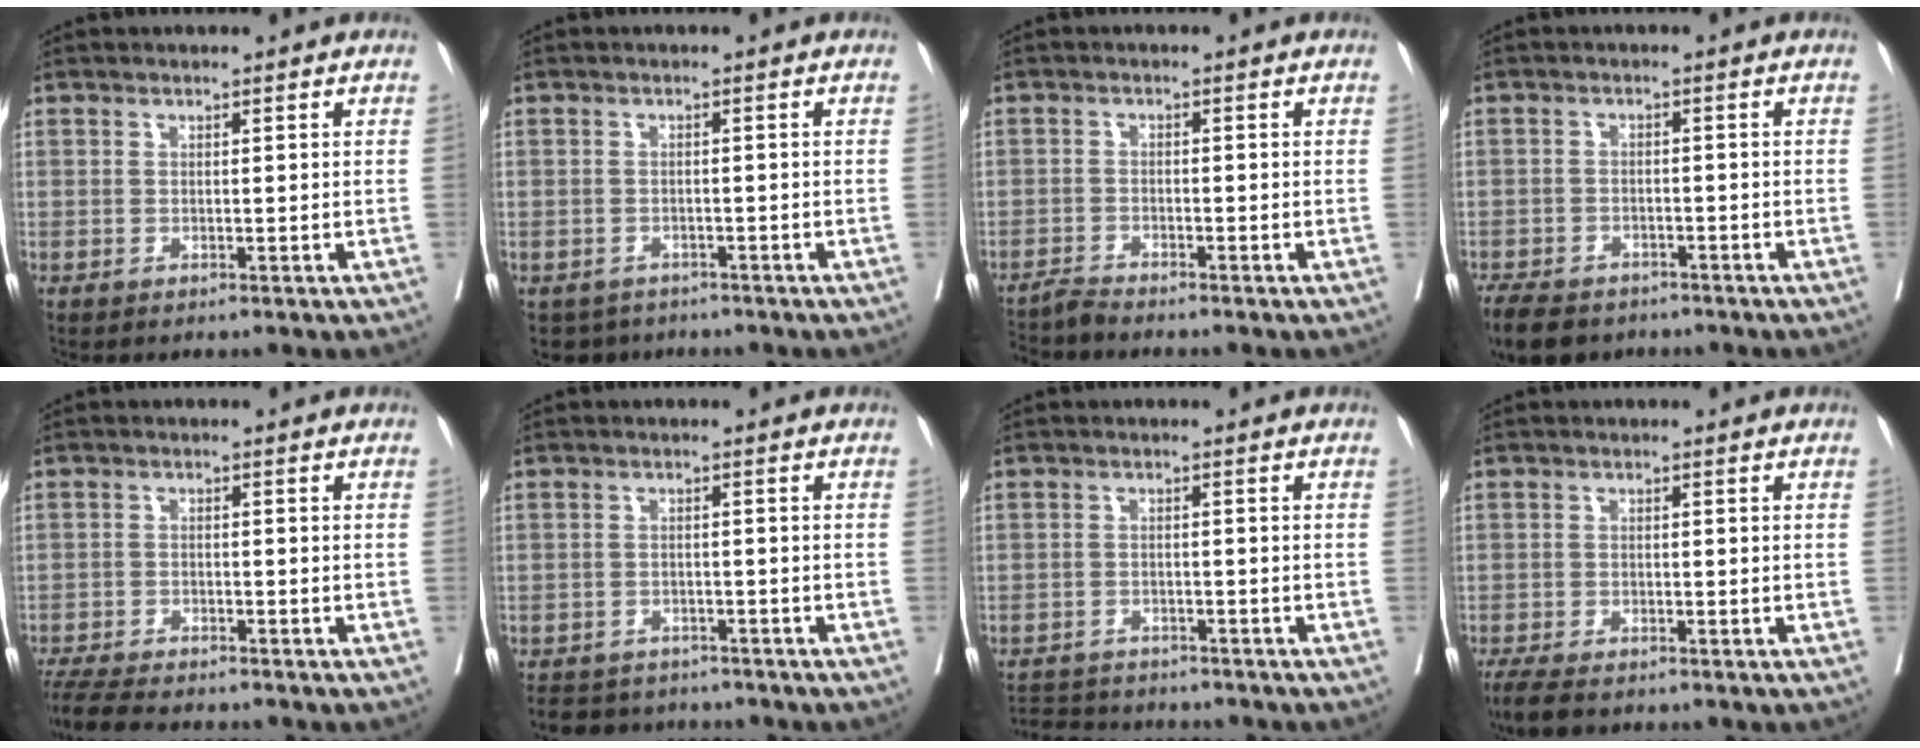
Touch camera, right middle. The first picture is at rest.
{"total": 3.9, "force": [-3.1, 2.5, 0.0], "torque": [0.006, 0.002, -0.047]}
{"total": 2.7, "force": [-2.6, -0.9, 0.0], "torque": [-0.003, -0.015, -0.050]}
{"total": 8.9, "force": [-7.0, 4.2, 3.6], "torque": [-0.065, -0.008, -0.106]}
{"total": 8.9, "force": [-8.1, 1.2, 3.6], "torque": [-0.055, -0.017, -0.132]}
{"total": 7.9, "force": [-7.2, 2.9, 1.3], "torque": [-0.020, 0.005, -0.096]}
{"total": 8.3, "force": [-7.9, 1.9, 1.9], "torque": [-0.033, 0.001, -0.114]}
{"total": 5.0, "force": [-4.1, 1.3, 2.6], "torque": [-0.047, -0.013, -0.067]}